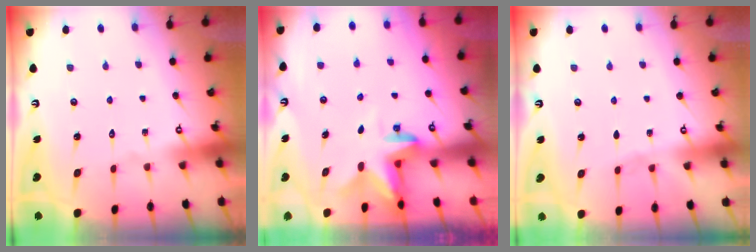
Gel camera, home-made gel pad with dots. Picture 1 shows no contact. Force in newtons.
{"total": 2.8, "press": 2.8, "slide": 0.5}
{"total": 2.9, "press": 2.9, "slide": 0.4}